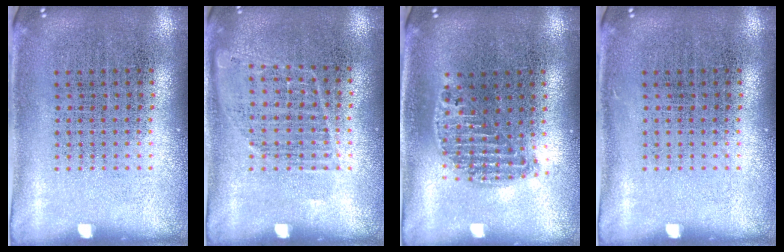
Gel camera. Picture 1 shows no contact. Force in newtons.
{"total": 0.9, "press": 0.9, "slide": 0.2}
{"total": 1.2, "press": 1.1, "slide": 0.5}
{"total": 0.0}